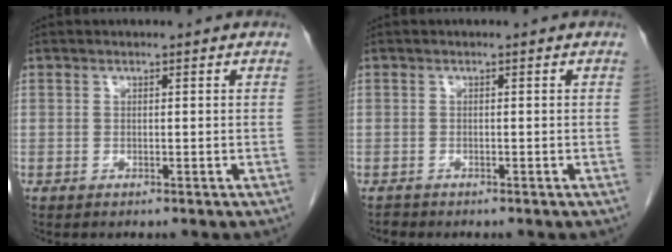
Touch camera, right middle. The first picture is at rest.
{"total": 0.5, "force": [-0.5, 0.1, -0.2], "torque": [-0.004, -0.003, -0.011]}